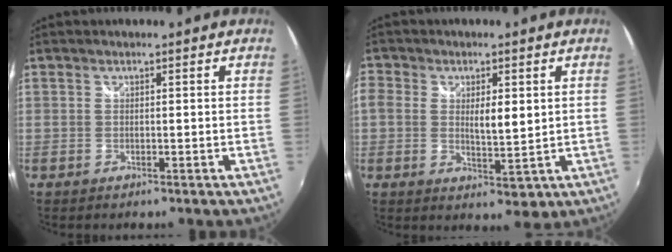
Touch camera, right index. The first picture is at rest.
{"total": 6.0, "force": [0.3, 3.3, 5.0], "torque": [-0.101, -0.001, 0.004]}